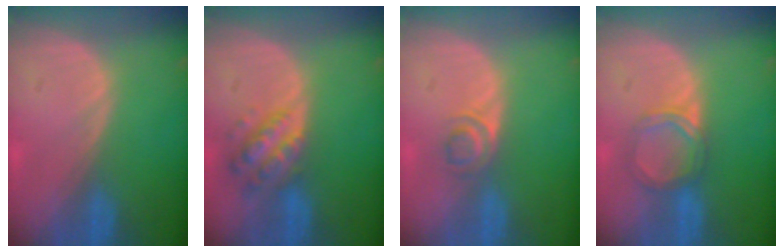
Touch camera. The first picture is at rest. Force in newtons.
{"total": 6.3, "press": 5.7, "slide": 2.7}
{"total": 2.8, "press": 2.7, "slide": 1.0}
{"total": 4.1, "press": 4.1, "slide": 0.4}